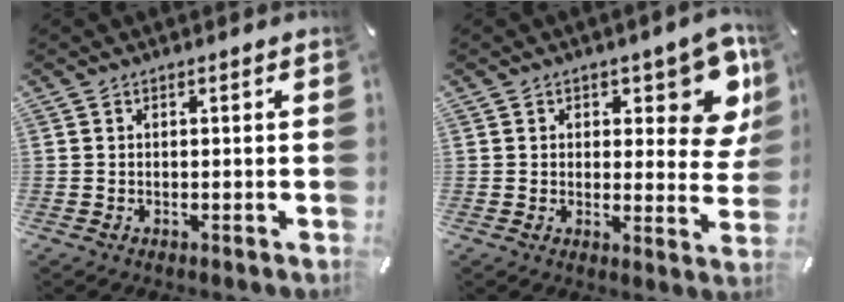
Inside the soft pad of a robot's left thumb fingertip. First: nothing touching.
{"total": 10.4, "force": [5.5, 4.9, 7.3], "torque": [-0.074, -0.032, 0.091]}